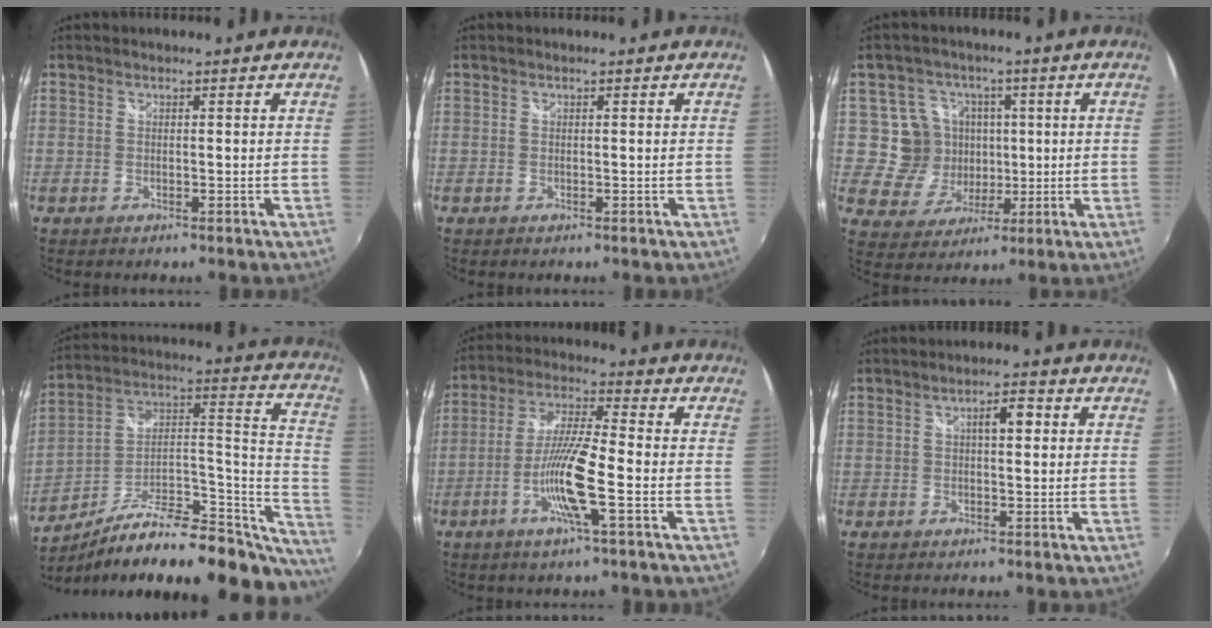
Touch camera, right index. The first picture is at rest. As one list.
[{"total": 0.0}, {"total": 9.6, "force": [1.2, 9.3, 2.4], "torque": [-0.067, 0.003, 0.024]}, {"total": 28.1, "force": [-18.8, 10.1, 18.4], "torque": [-0.245, 0.023, -0.286]}, {"total": 11.1, "force": [-3.8, 0.6, 10.4], "torque": [-0.214, -0.004, -0.077]}, {"total": 3.6, "force": [0.8, 1.2, 3.2], "torque": [-0.050, 0.010, 0.010]}]